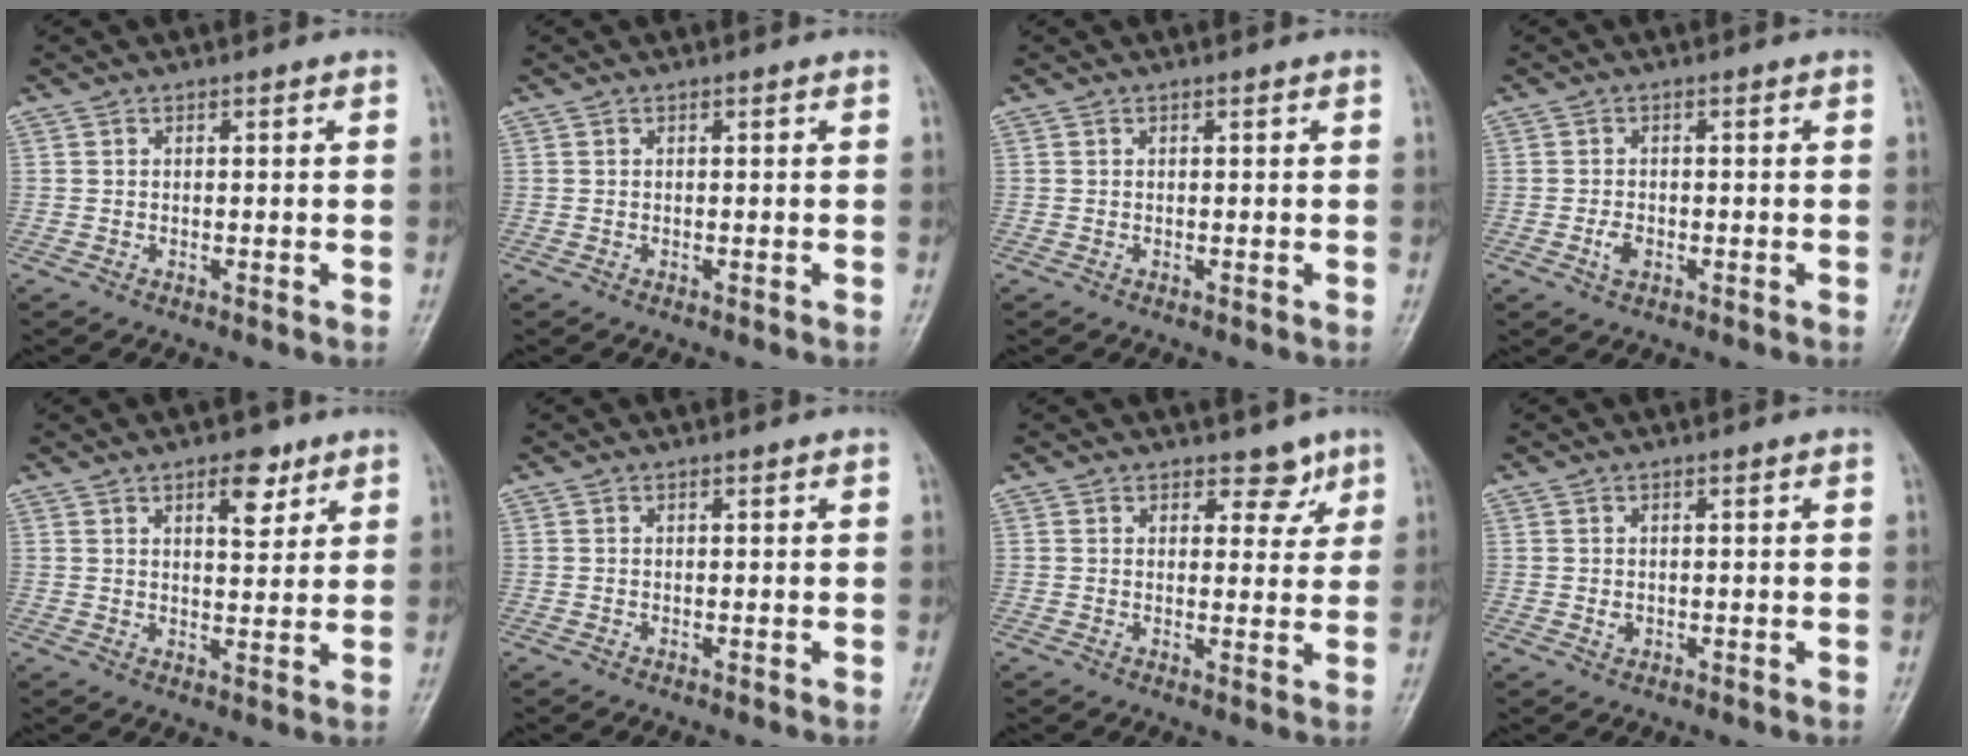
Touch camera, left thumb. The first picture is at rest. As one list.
[{"total": 0.0}, {"total": 0.0}, {"total": 2.2, "force": [-0.8, 1.5, 1.5], "torque": [-0.027, 0.001, -0.014]}, {"total": 6.0, "force": [3.5, 2.9, 4.0], "torque": [-0.037, -0.019, 0.048]}, {"total": 0.0}, {"total": 4.0, "force": [2.8, 2.5, 1.3], "torque": [0.015, -0.016, 0.037]}, {"total": 1.0, "force": [0.1, 0.9, 0.6], "torque": [-0.007, 0.000, 0.004]}]